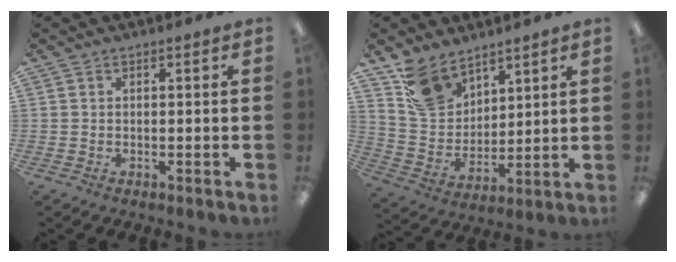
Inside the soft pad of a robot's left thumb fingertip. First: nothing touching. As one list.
[{"total": 12.2, "force": [8.8, 7.5, 4.0], "torque": [-0.095, -0.042, 0.176]}]